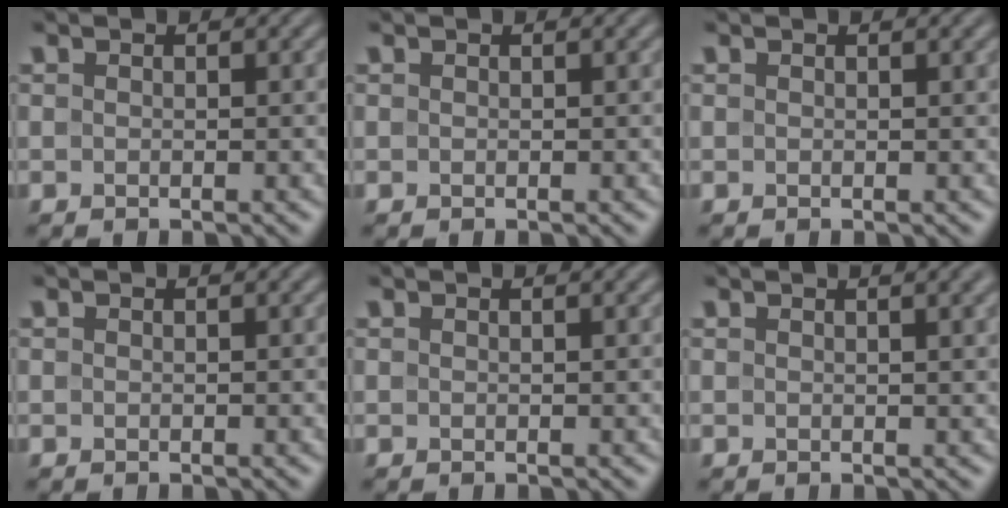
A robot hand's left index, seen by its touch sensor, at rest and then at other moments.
{"total": 0.0}
{"total": 1.0, "force": [0.5, 0.3, 0.8], "torque": [-0.006, 0.004, 0.006]}
{"total": 0.0}
{"total": 0.7, "force": [0.4, 0.2, 0.6], "torque": [-0.004, 0.005, 0.005]}
{"total": 3.9, "force": [1.9, 1.5, 3.1], "torque": [-0.021, 0.010, 0.011]}